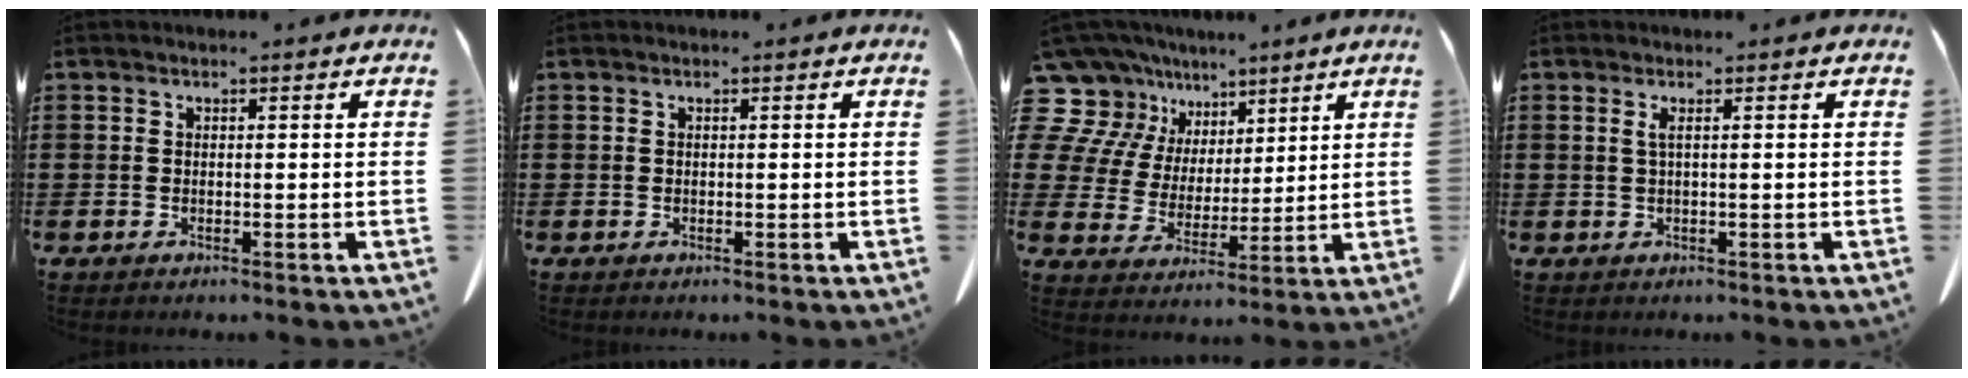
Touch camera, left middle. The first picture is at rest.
{"total": 0.0}
{"total": 10.2, "force": [7.1, 7.1, 1.8], "torque": [-0.116, -0.041, 0.135]}
{"total": 1.1, "force": [0.2, -0.1, 1.1], "torque": [-0.022, -0.003, 0.004]}